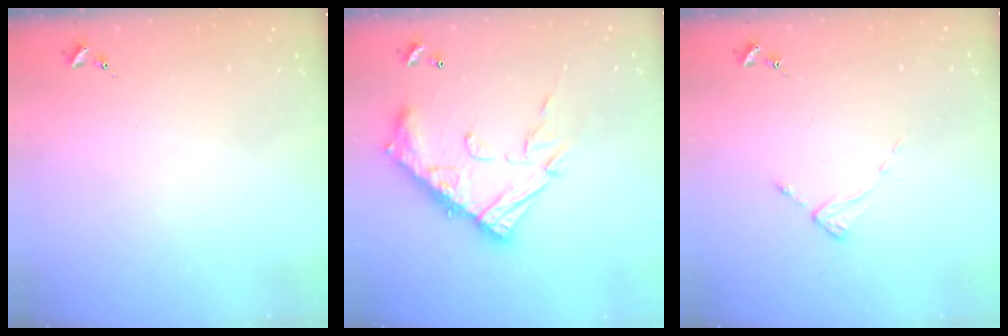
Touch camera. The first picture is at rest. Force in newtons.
{"total": 18.0, "press": 18.0, "slide": 1.4}
{"total": 2.6, "press": 2.6, "slide": 0.2}